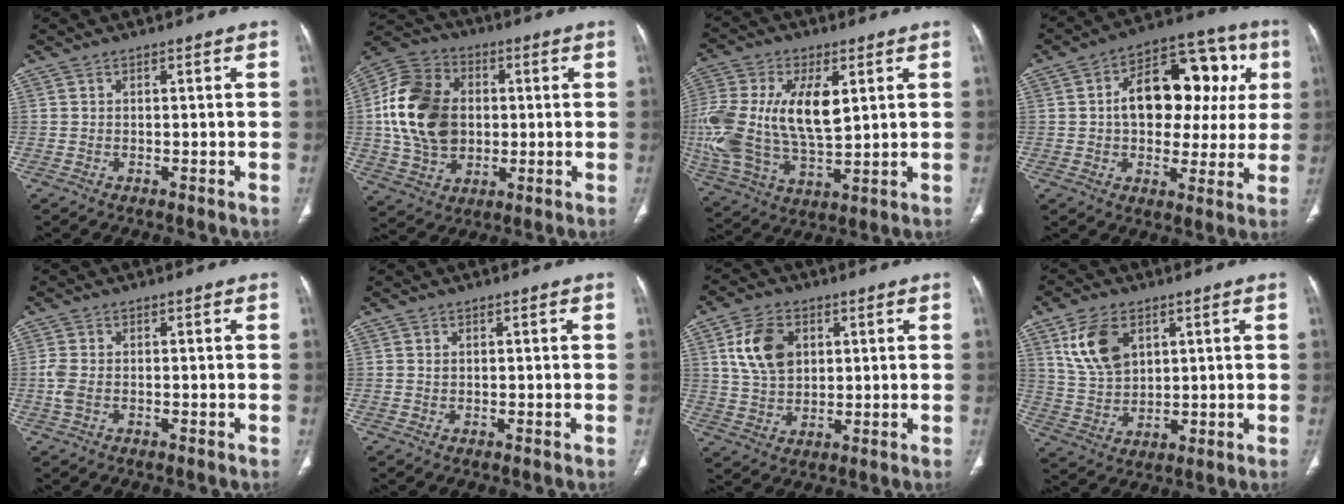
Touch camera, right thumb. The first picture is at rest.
{"total": 18.5, "force": [1.1, 13.9, 12.2], "torque": [-0.220, 0.015, 0.022]}
{"total": 22.6, "force": [3.5, 12.0, 18.8], "torque": [-0.414, -0.010, 0.066]}
{"total": 19.9, "force": [3.4, 12.4, 15.2], "torque": [-0.162, 0.034, 0.047]}
{"total": 2.7, "force": [-0.5, 1.5, 2.1], "torque": [-0.068, 0.001, -0.011]}
{"total": 0.5, "force": [0.2, 0.4, 0.3], "torque": [-0.005, 0.000, 0.005]}
{"total": 9.9, "force": [3.1, 6.8, 6.5], "torque": [-0.107, -0.007, 0.062]}
{"total": 10.7, "force": [4.4, 7.0, 6.9], "torque": [-0.115, -0.015, 0.096]}